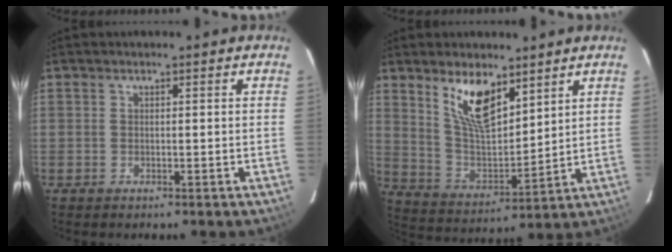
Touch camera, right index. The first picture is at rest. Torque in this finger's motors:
{"motor_torque": [1.04, 0.96, 0.43, 0.08]}